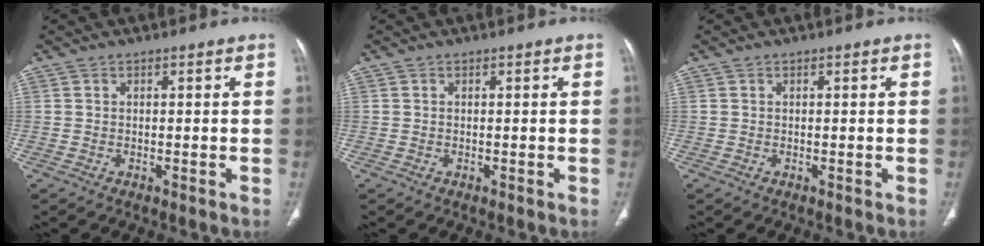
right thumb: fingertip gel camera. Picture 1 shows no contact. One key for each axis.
{"total": 0.0}
{"total": 0.0}